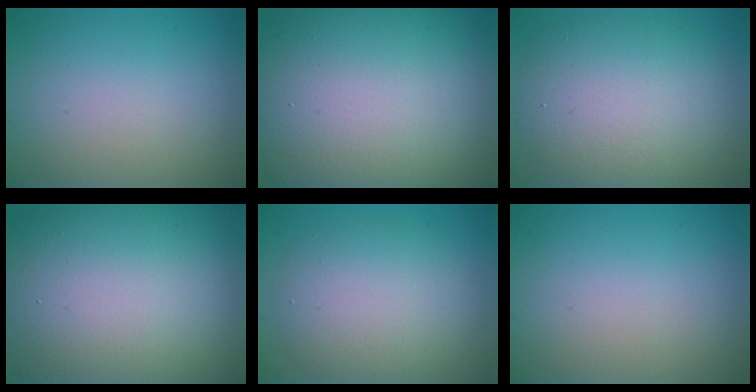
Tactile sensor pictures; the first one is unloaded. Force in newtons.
{"total": 16.8, "press": 16.8, "slide": 1.4}
{"total": 9.3, "press": 9.3, "slide": 1.0}
{"total": 18.1, "press": 18.1, "slide": 0.8}
{"total": 5.7, "press": 5.7, "slide": 0.4}
{"total": 0.0}